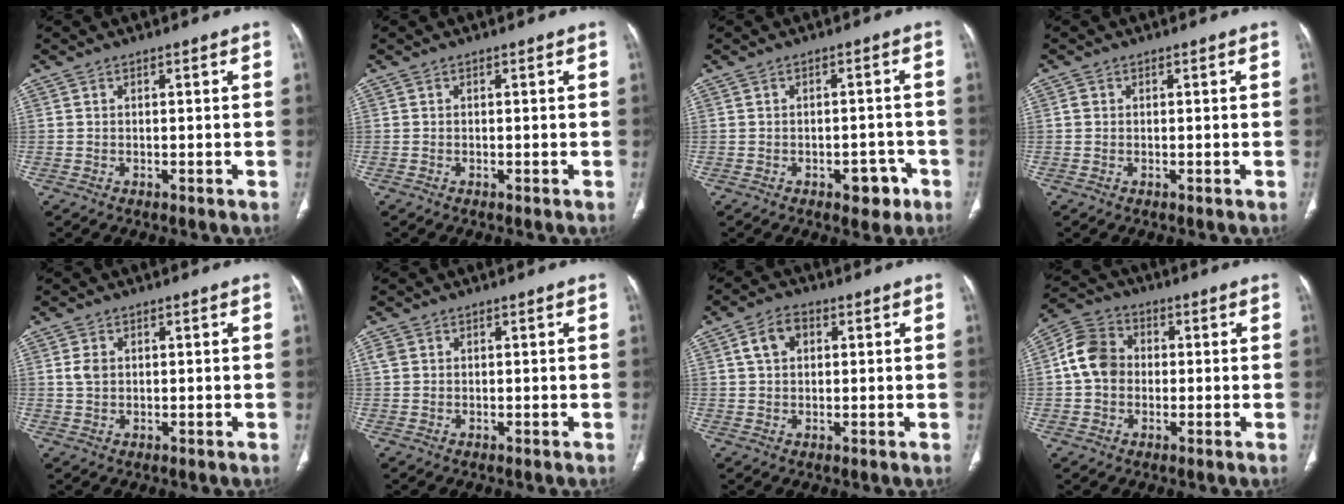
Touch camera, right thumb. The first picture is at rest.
{"total": 0.0}
{"total": 4.4, "force": [-2.4, 2.6, 2.6], "torque": [-0.012, 0.019, -0.026]}
{"total": 0.8, "force": [0.1, 0.7, 0.3], "torque": [-0.003, 0.002, 0.000]}
{"total": 2.3, "force": [0.6, 1.7, 1.5], "torque": [-0.030, -0.001, 0.014]}
{"total": 1.6, "force": [0.6, 1.3, 0.7], "torque": [-0.012, 0.007, 0.013]}
{"total": 5.2, "force": [1.6, 3.6, 3.4], "torque": [-0.057, 0.010, 0.026]}
{"total": 9.0, "force": [0.1, 7.4, 5.0], "torque": [-0.082, 0.023, -0.012]}